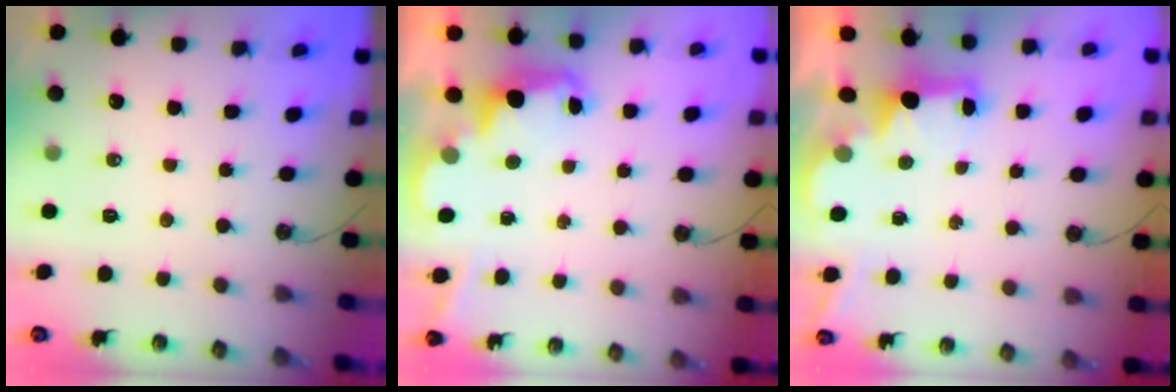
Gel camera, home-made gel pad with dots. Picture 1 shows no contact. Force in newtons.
{"total": 2.4, "press": 2.3, "slide": 0.5}
{"total": 2.2, "press": 2.1, "slide": 0.7}